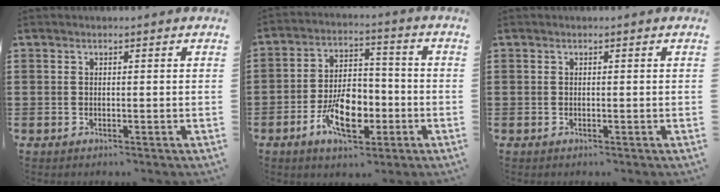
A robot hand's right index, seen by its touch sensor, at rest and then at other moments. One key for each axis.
{"total": 9.6, "fx": -3.5, "fy": 5.3, "fz": 7.2, "tx": -0.127, "ty": -0.001, "tz": -0.063}
{"total": 0.0}